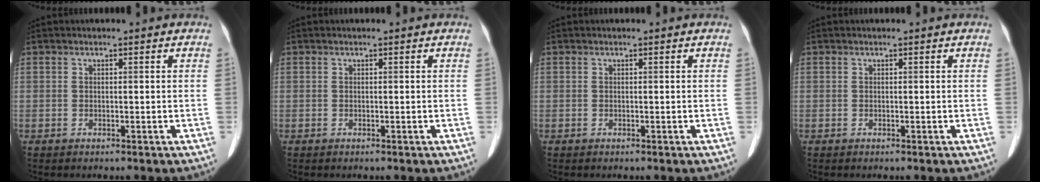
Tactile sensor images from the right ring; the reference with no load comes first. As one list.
[{"total": 0.0}, {"total": 0.0}, {"total": 0.0}]